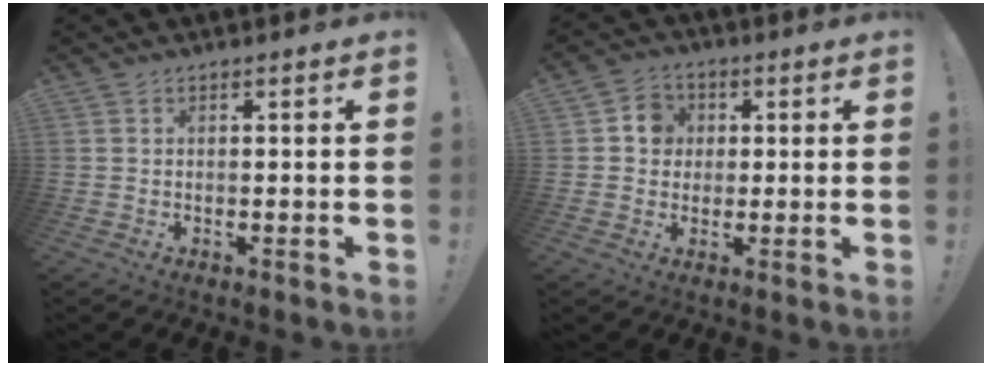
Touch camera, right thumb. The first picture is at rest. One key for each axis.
{"total": 6.7, "fx": 1.2, "fy": 6.2, "fz": 2.3, "tx": -0.031, "ty": 0.004, "tz": 0.024}